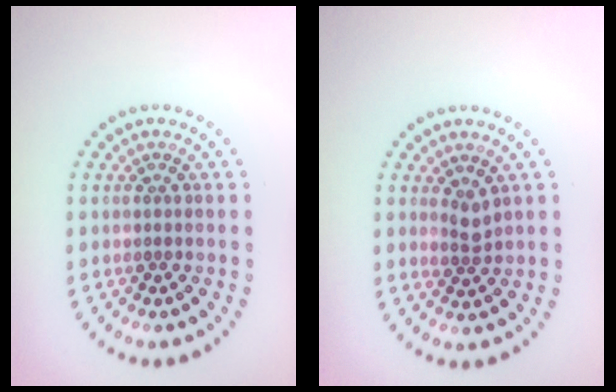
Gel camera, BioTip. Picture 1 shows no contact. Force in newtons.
{"total": 1.4, "press": 1.1, "slide": 1.0}